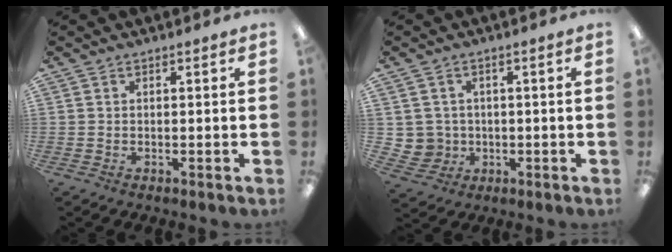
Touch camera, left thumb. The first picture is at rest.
{"total": 4.5, "force": [0.8, 4.4, 0.1], "torque": [-0.010, 0.002, 0.019]}